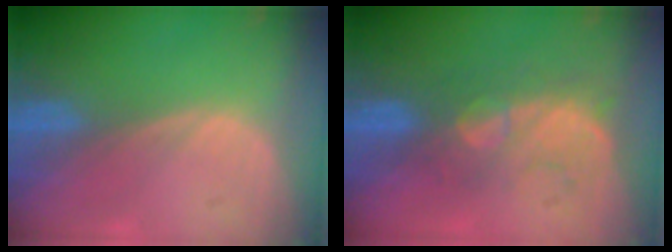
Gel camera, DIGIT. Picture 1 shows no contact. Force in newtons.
{"total": 8.5, "press": 7.6, "slide": 3.7}